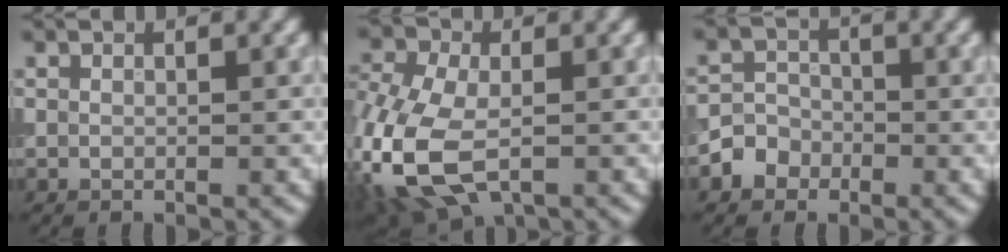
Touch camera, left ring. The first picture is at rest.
{"total": 10.3, "force": [-3.2, 6.4, 7.4], "torque": [-0.190, -0.016, -0.068]}
{"total": 2.7, "force": [-1.3, 2.3, 0.5], "torque": [0.011, 0.007, -0.032]}